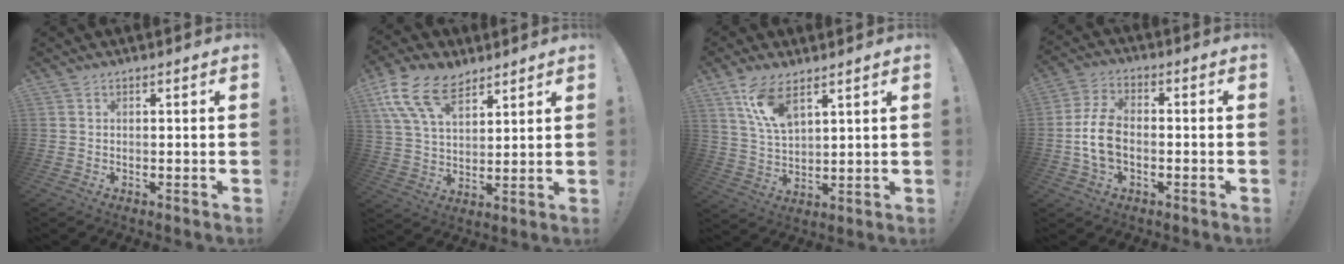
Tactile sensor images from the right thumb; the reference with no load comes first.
{"total": 15.3, "force": [9.2, 8.5, 8.8], "torque": [-0.174, -0.039, 0.174]}
{"total": 10.4, "force": [6.8, 4.1, 6.7], "torque": [-0.130, -0.025, 0.128]}
{"total": 9.8, "force": [-1.9, 6.2, 7.4], "torque": [-0.152, 0.003, -0.032]}